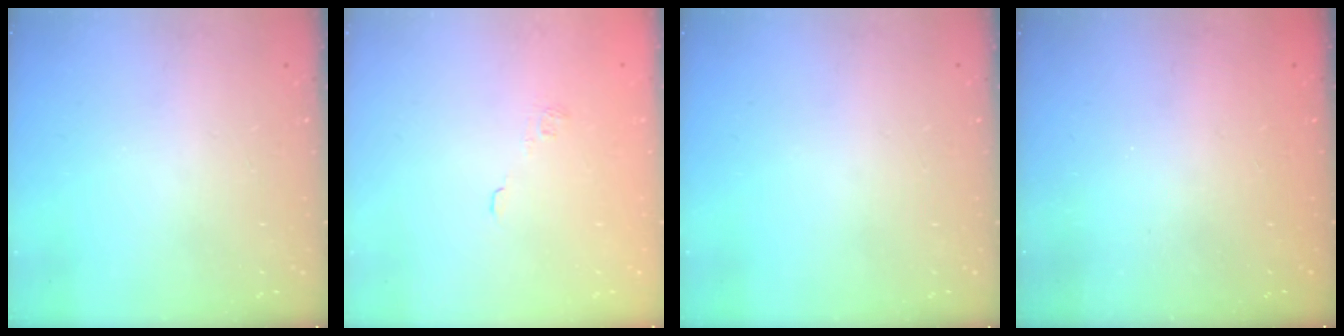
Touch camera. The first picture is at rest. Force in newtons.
{"total": 2.0, "press": 1.5, "slide": 1.3}
{"total": 0.0}
{"total": 2.5, "press": 2.3, "slide": 0.8}